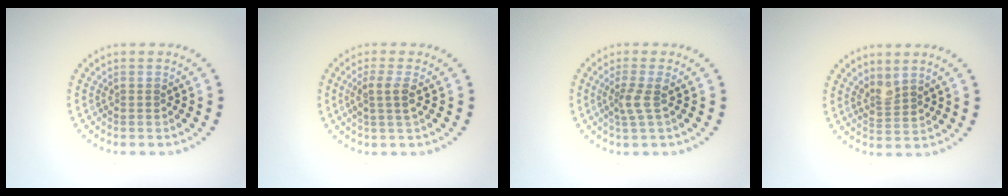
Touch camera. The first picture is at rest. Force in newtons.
{"total": 2.1, "press": 1.7, "slide": 1.1}
{"total": 1.9, "press": 1.4, "slide": 1.3}
{"total": 1.8, "press": 1.5, "slide": 1.1}